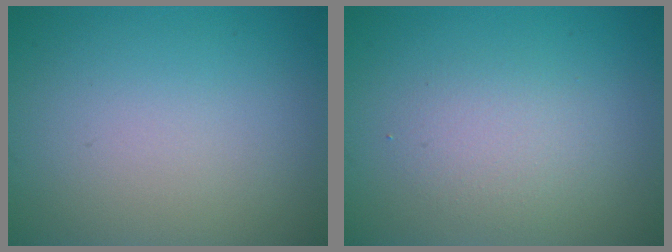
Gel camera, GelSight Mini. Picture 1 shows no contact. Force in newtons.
{"total": 2.1, "press": 2.1, "slide": 0.2}